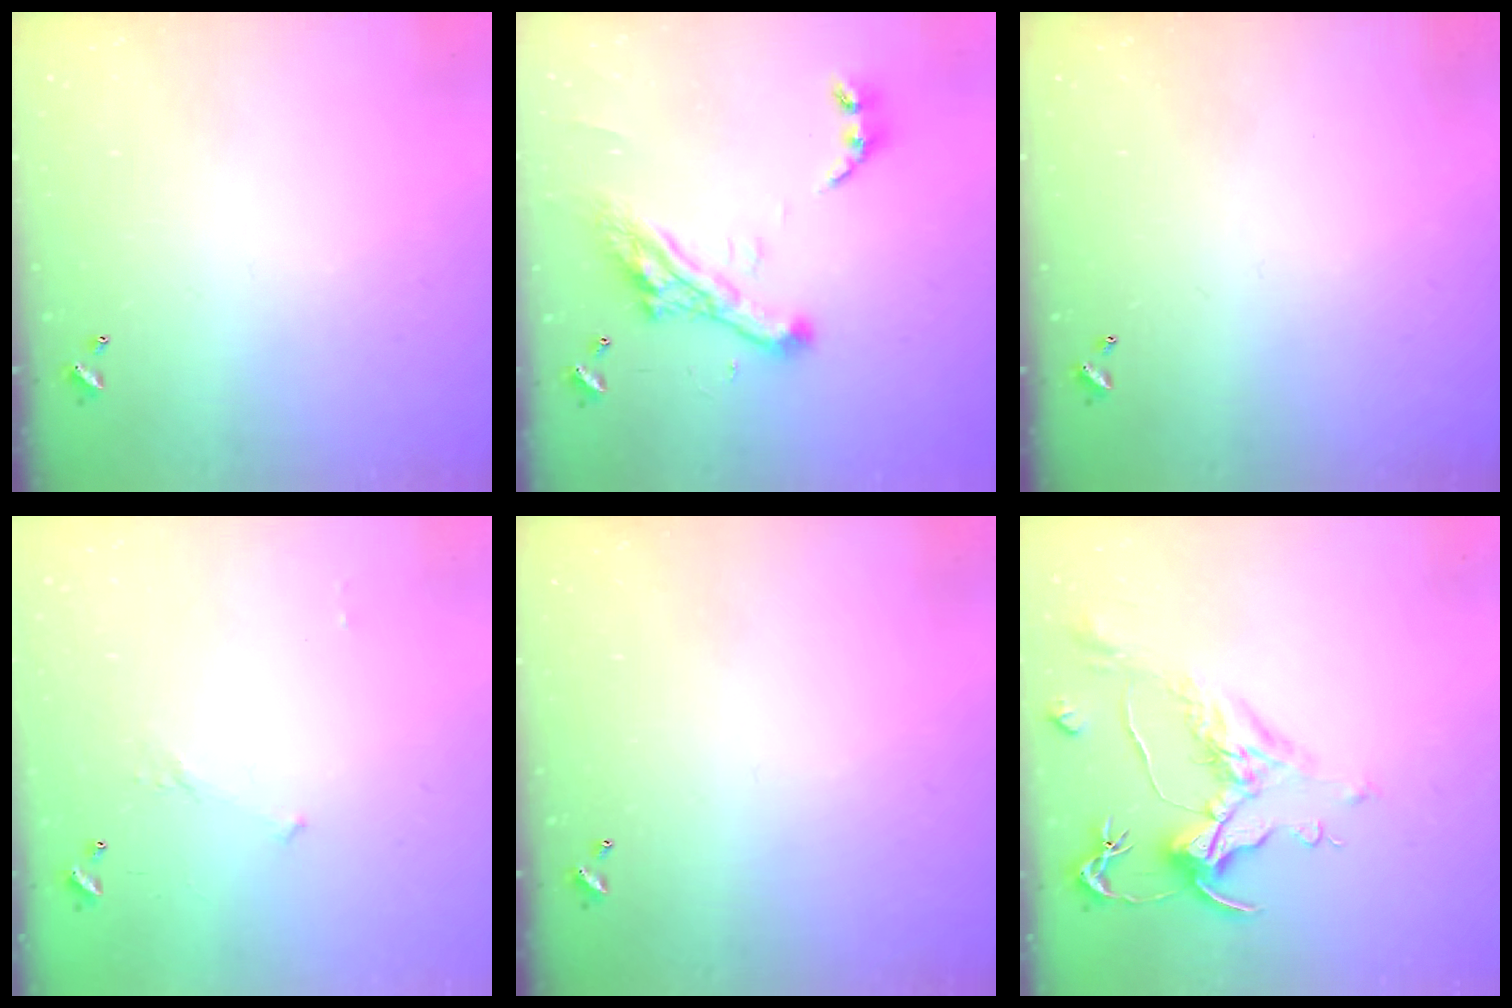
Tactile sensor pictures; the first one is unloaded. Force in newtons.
{"total": 11.6, "press": 11.5, "slide": 1.7}
{"total": 0.0}
{"total": 5.3, "press": 5.3, "slide": 0.8}
{"total": 0.0}
{"total": 1.6, "press": 0.7, "slide": 1.4}